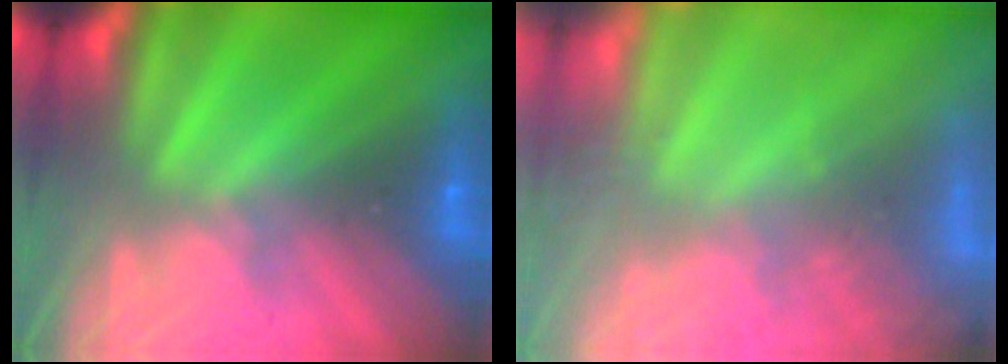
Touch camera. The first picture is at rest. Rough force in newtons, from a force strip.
{"total": 6.9}